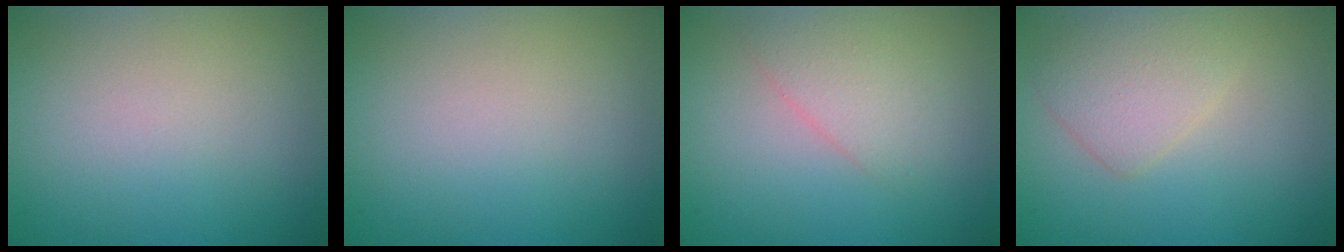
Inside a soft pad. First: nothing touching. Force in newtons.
{"total": 0.0}
{"total": 2.3, "press": 2.3, "slide": 0.2}
{"total": 2.9, "press": 2.9, "slide": 0.2}